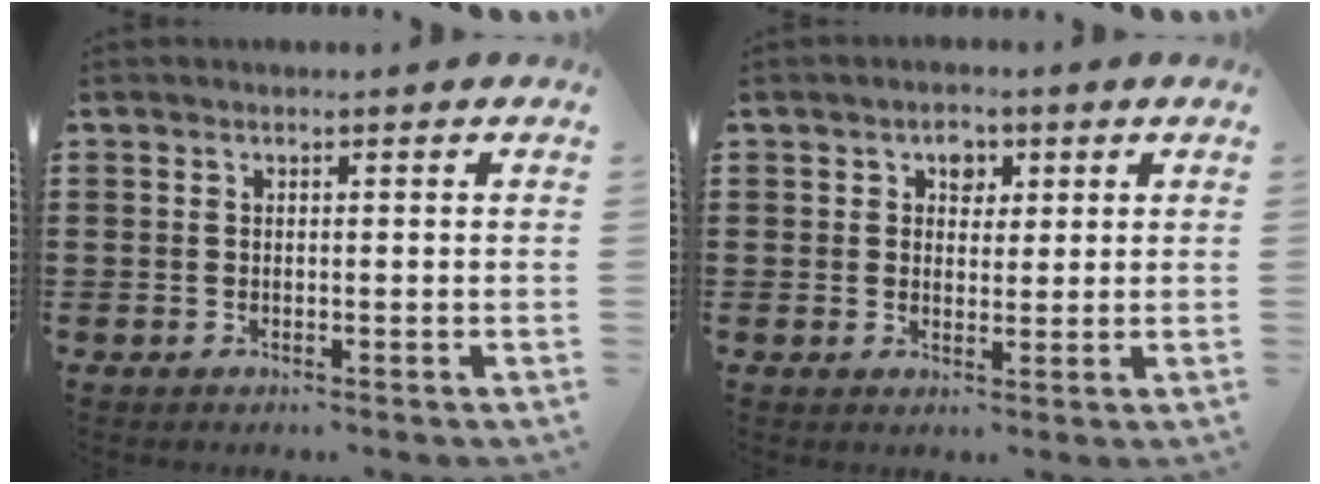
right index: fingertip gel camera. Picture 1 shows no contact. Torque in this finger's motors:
{"motor_torque": [-0.02, -0.18, 0.01, 0.03]}